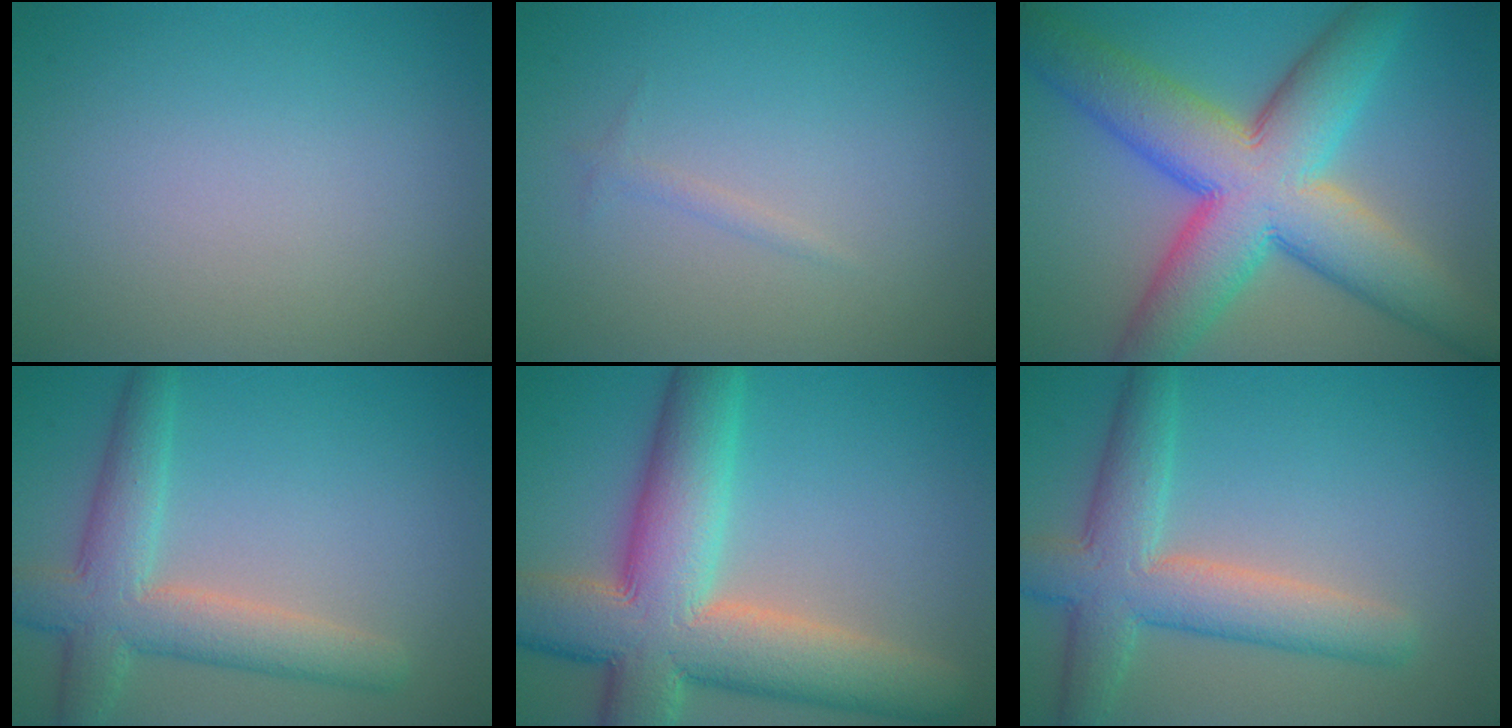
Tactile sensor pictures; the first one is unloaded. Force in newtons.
{"total": 0.6, "press": 0.6, "slide": 0.1}
{"total": 12.5, "press": 12.5, "slide": 0.4}
{"total": 5.8, "press": 5.8, "slide": 0.3}
{"total": 12.4, "press": 12.4, "slide": 0.9}
{"total": 6.5, "press": 6.5, "slide": 0.3}